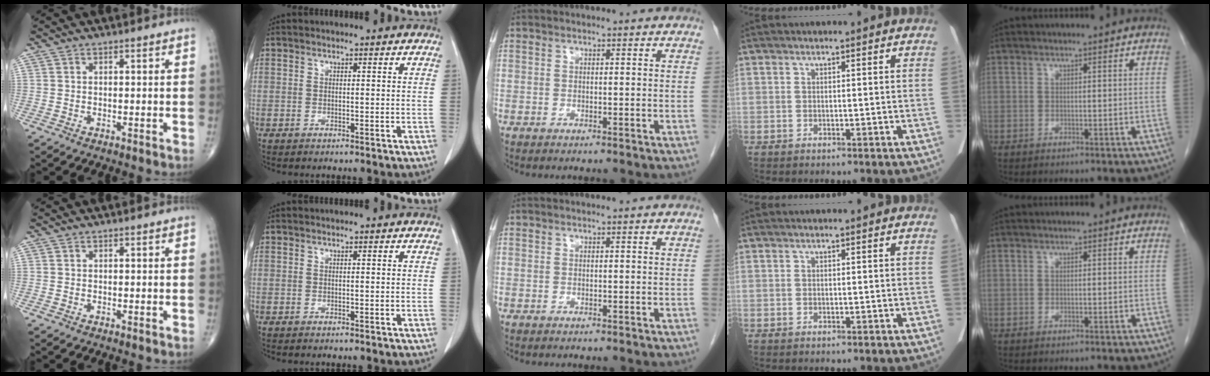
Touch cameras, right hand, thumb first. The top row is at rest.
{}